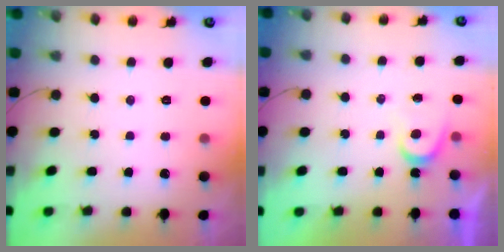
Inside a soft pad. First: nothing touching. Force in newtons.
{"total": 3.8, "press": 3.8, "slide": 0.5}